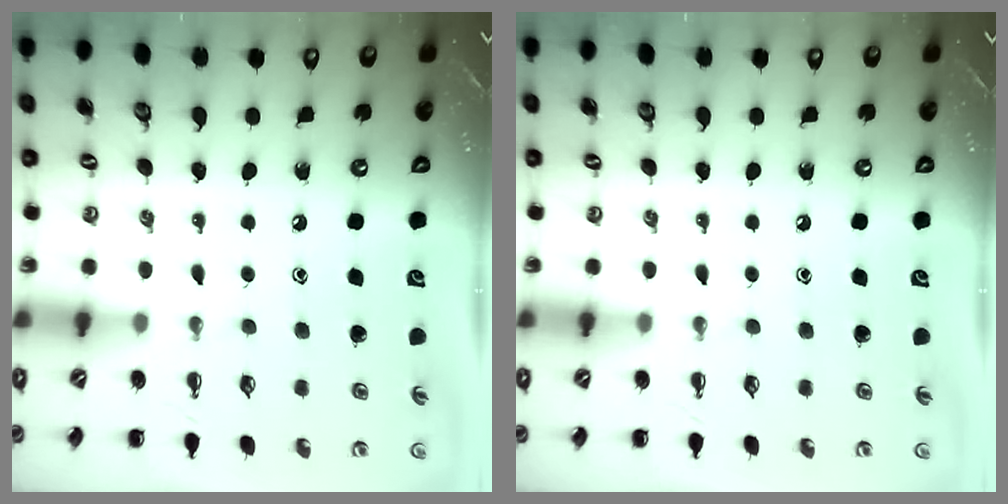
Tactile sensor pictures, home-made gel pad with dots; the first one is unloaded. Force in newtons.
{"total": 0.0}